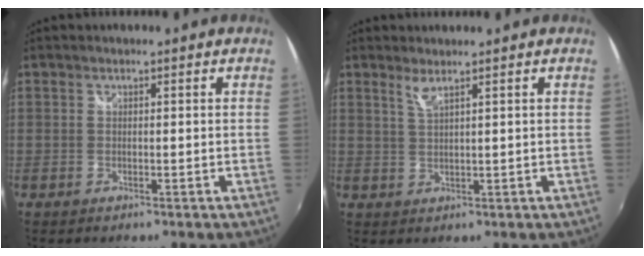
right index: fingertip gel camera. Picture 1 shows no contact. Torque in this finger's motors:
{"motor_torque": [0.14, 0.03, 0.01, 0.04]}